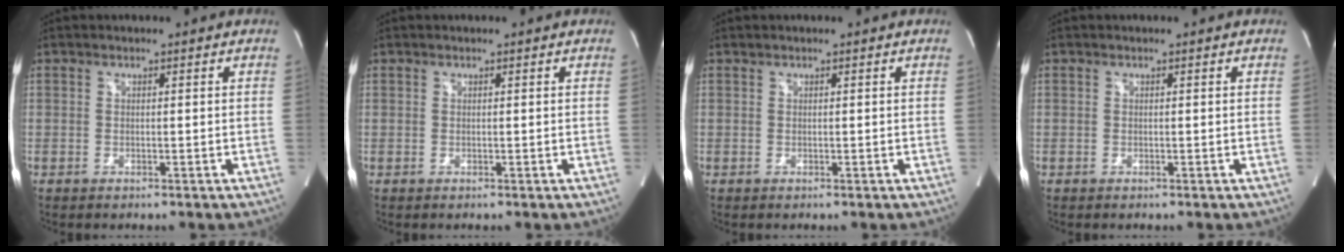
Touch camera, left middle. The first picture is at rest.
{"total": 0.0}
{"total": 0.0}
{"total": 0.0}